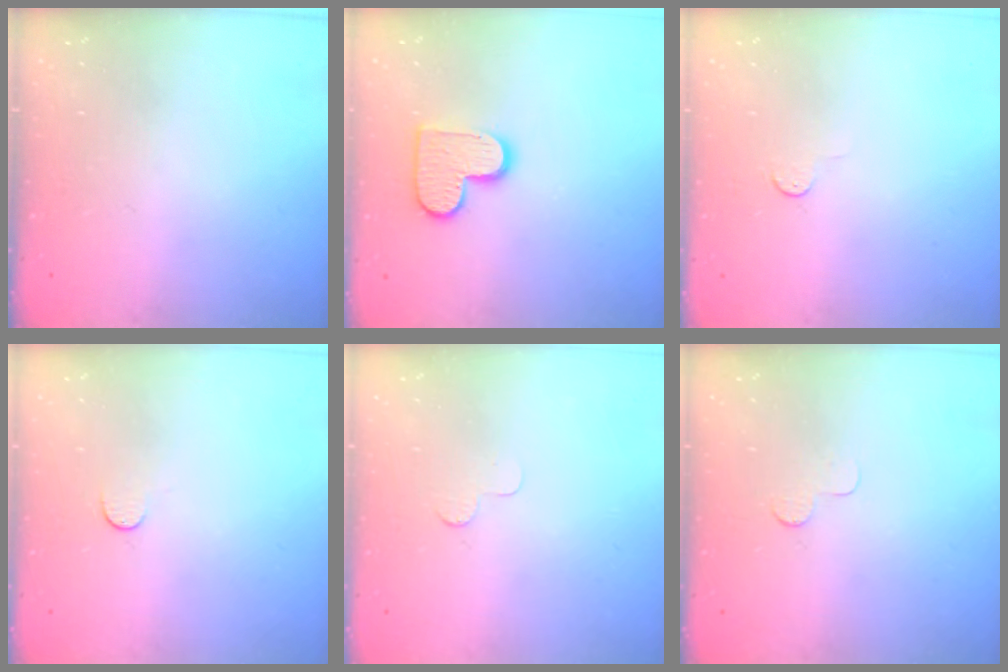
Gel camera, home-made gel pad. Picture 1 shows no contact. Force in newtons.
{"total": 11.4, "press": 11.3, "slide": 0.6}
{"total": 2.8, "press": 2.8, "slide": 0.4}
{"total": 3.3, "press": 3.2, "slide": 0.3}
{"total": 2.5, "press": 2.5, "slide": 0.2}
{"total": 3.0, "press": 2.9, "slide": 0.3}